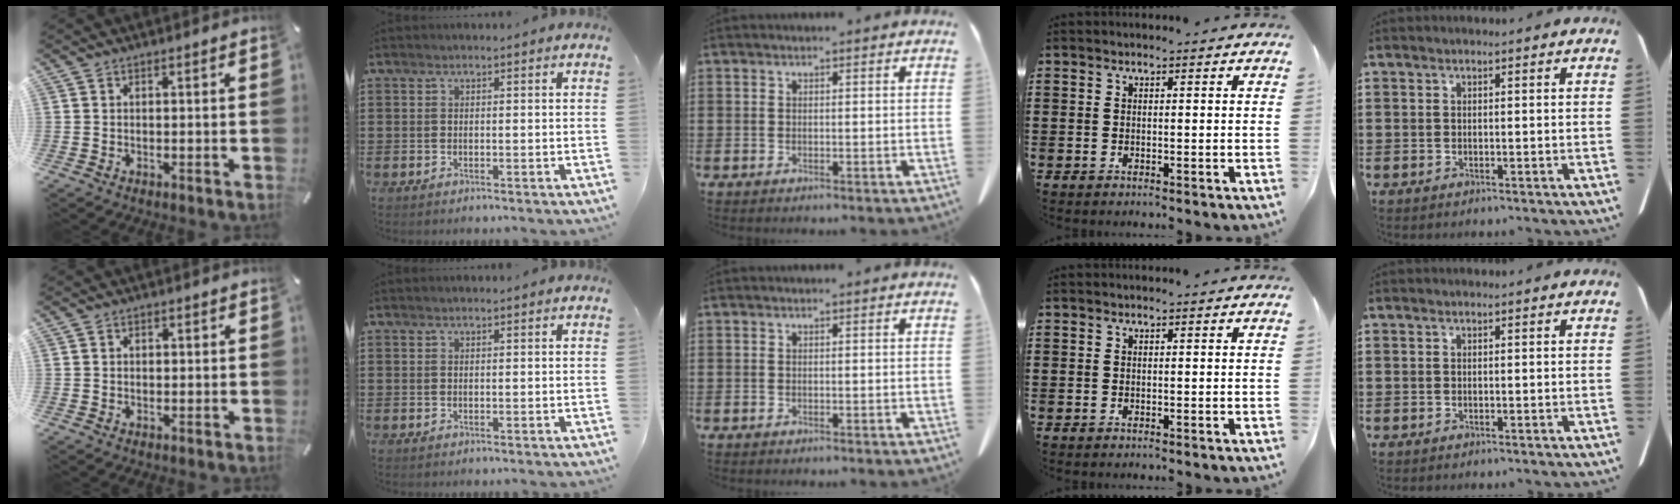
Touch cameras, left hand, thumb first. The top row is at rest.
{"thumb": {"total": 1.1, "force": [0.0, 1.0, 0.5], "torque": [-0.010, 0.006, -0.001]}}